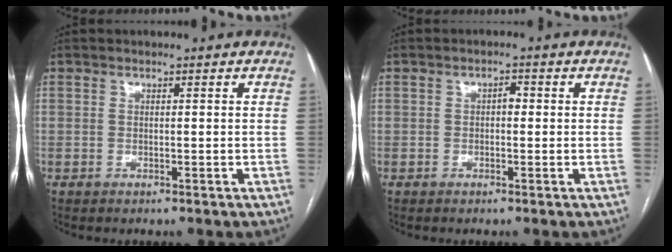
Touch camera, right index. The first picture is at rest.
{"total": 1.4, "force": [0.0, 0.8, 1.2], "torque": [-0.015, 0.007, -0.002]}